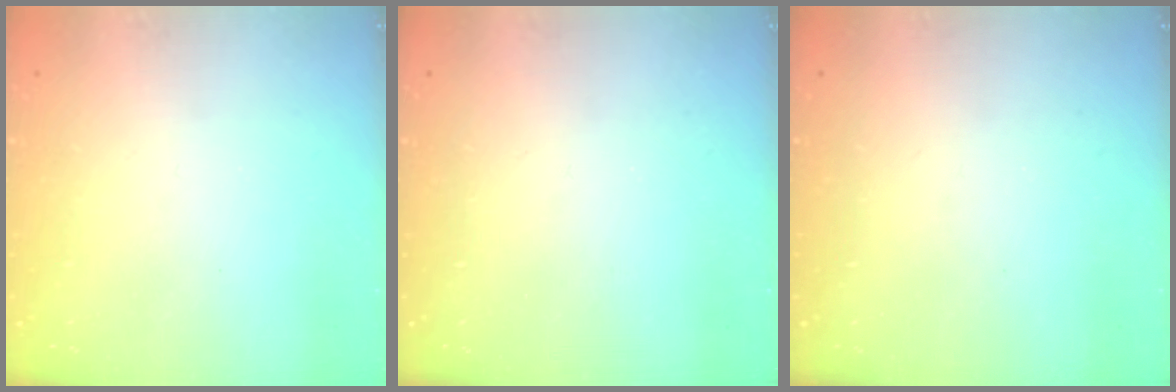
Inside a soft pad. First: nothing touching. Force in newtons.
{"total": 0.0}
{"total": 0.0}